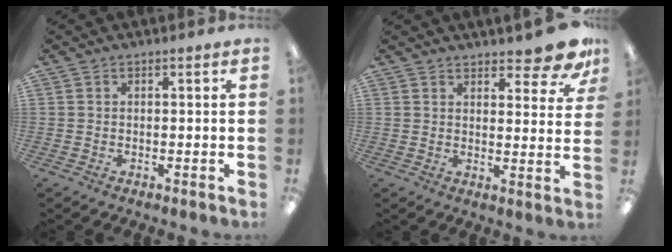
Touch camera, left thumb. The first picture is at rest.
{"total": 8.5, "force": [7.2, 2.3, 3.9], "torque": [-0.031, -0.056, 0.123]}